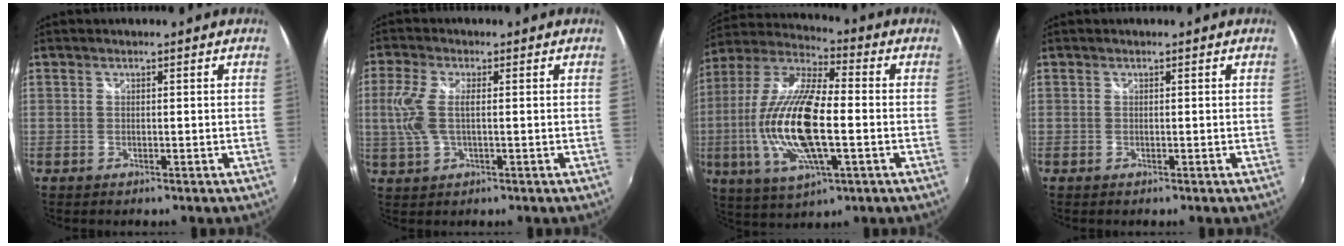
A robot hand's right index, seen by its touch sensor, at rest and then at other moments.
{"total": 6.2, "force": [0.3, 2.5, 5.7], "torque": [-0.132, 0.001, 0.009]}
{"total": 20.1, "force": [-3.1, 6.6, 18.7], "torque": [-0.381, -0.010, -0.062]}
{"total": 0.0}